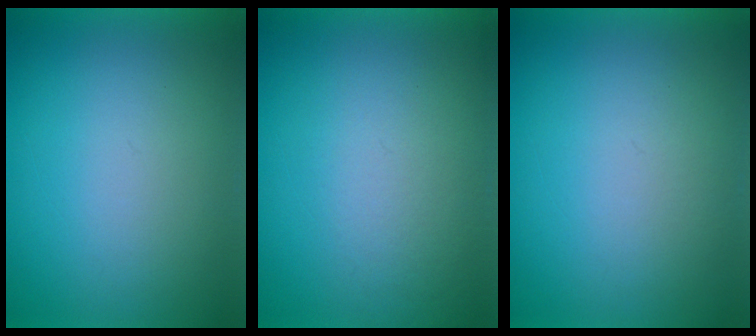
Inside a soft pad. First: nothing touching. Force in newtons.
{"total": 4.4}
{"total": 1.2}